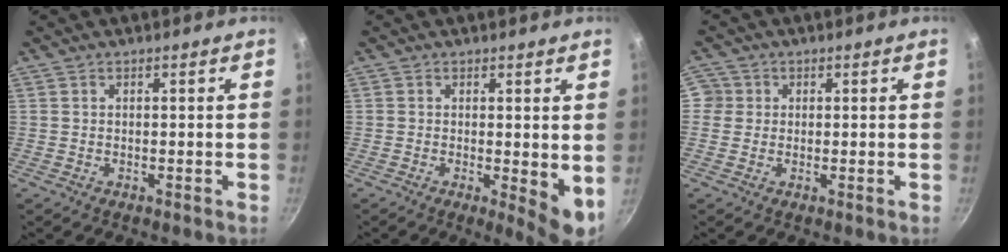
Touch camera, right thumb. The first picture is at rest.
{"total": 5.6, "force": [0.0, 1.7, 5.3], "torque": [-0.072, -0.017, 0.003]}
{"total": 3.0, "force": [0.2, 3.0, 0.4], "torque": [0.021, 0.003, -0.005]}